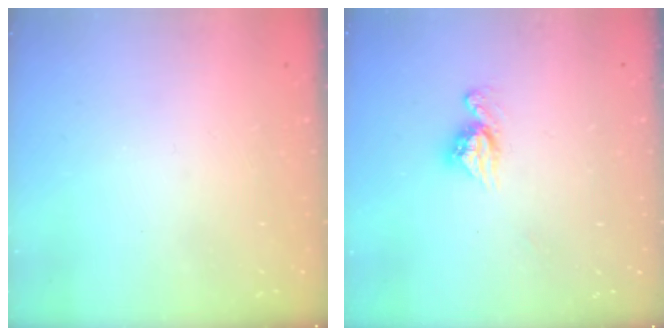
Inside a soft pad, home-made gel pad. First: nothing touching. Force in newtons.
{"total": 8.3, "press": 8.3, "slide": 0.8}